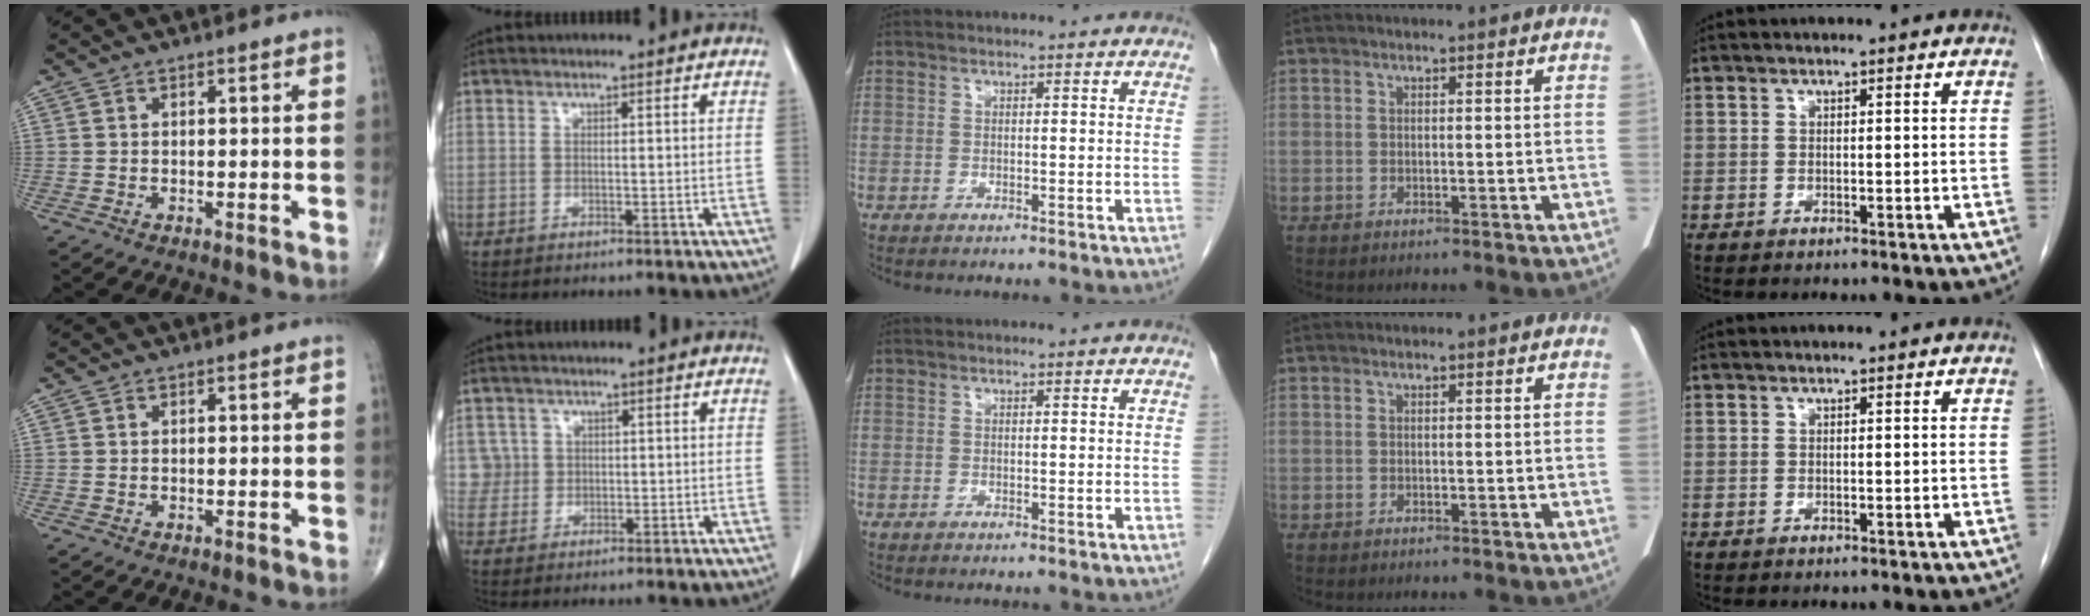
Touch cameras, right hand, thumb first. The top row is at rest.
{"index": {"total": 2.9, "force": [0.5, 2.8, -0.5], "torque": [0.025, 0.008, 0.008]}}